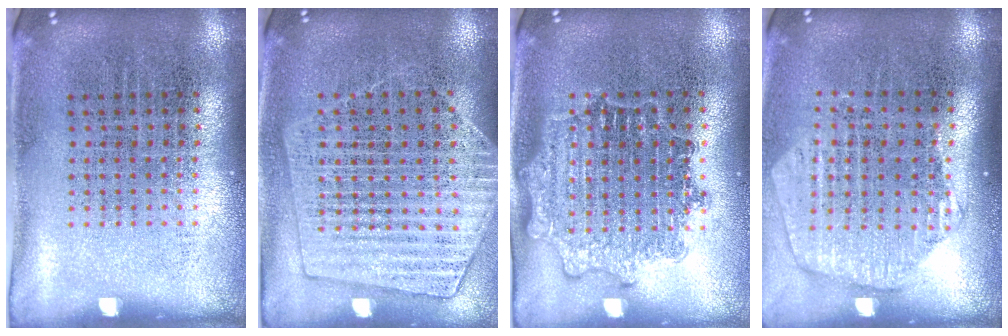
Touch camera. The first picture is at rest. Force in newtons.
{"total": 1.4, "press": 1.4, "slide": 0.3}
{"total": 1.5, "press": 1.5, "slide": 0.2}
{"total": 1.8, "press": 1.6, "slide": 0.9}